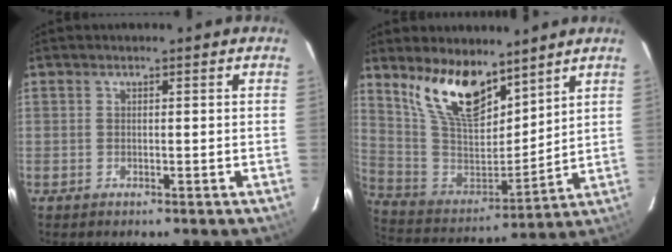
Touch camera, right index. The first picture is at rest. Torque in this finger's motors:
{"motor_torque": [0.45, 0.41, 0.55, 0.12]}